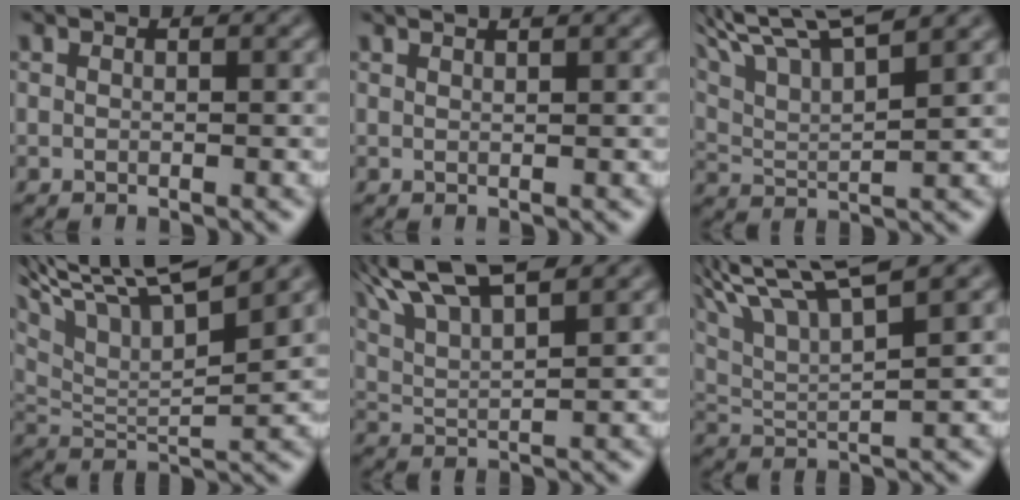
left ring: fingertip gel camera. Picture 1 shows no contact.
{"total": 1.6, "force": [1.3, 0.5, 0.8], "torque": [-0.002, 0.020, 0.002]}
{"total": 8.9, "force": [6.8, 2.0, 5.5], "torque": [-0.119, 0.030, 0.103]}
{"total": 11.4, "force": [7.5, 3.2, 8.0], "torque": [-0.173, 0.034, 0.124]}
{"total": 8.6, "force": [5.8, 2.4, 5.9], "torque": [-0.138, 0.033, 0.089]}
{"total": 8.2, "force": [6.0, 1.6, 5.5], "torque": [-0.117, 0.027, 0.101]}